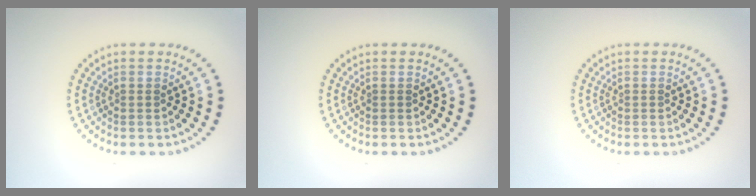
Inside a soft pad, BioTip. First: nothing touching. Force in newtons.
{"total": 0.0}
{"total": 0.0}